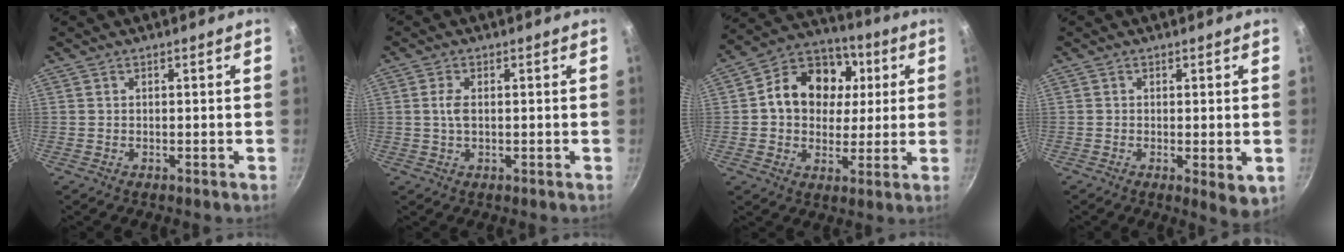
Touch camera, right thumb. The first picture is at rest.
{"total": 2.7, "force": [0.2, 1.5, 2.3], "torque": [-0.052, 0.003, 0.003]}
{"total": 15.5, "force": [2.3, 12.3, 9.2], "torque": [-0.104, 0.018, 0.031]}
{"total": 4.0, "force": [-0.8, 1.2, 3.8], "torque": [-0.058, -0.014, -0.013]}